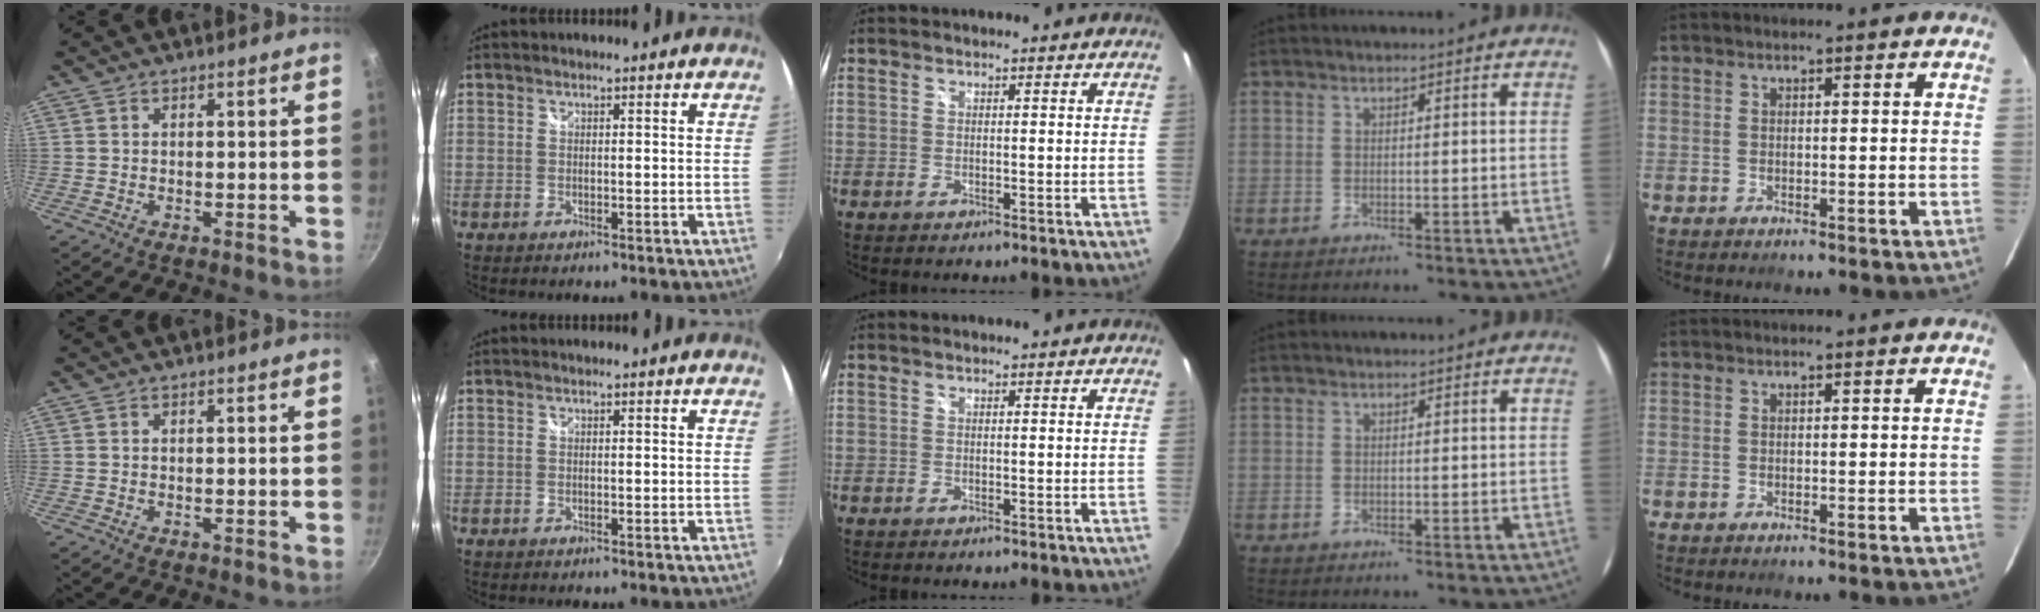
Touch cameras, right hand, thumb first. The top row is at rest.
{}